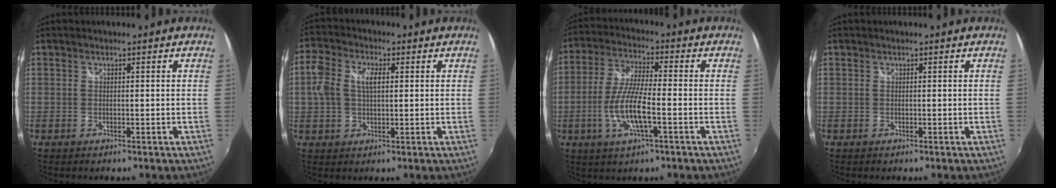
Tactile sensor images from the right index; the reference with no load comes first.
{"total": 6.8, "force": [1.0, 4.0, 5.5], "torque": [-0.111, 0.019, 0.018]}
{"total": 10.4, "force": [-3.1, 2.1, 9.7], "torque": [-0.202, -0.002, -0.060]}
{"total": 0.0}